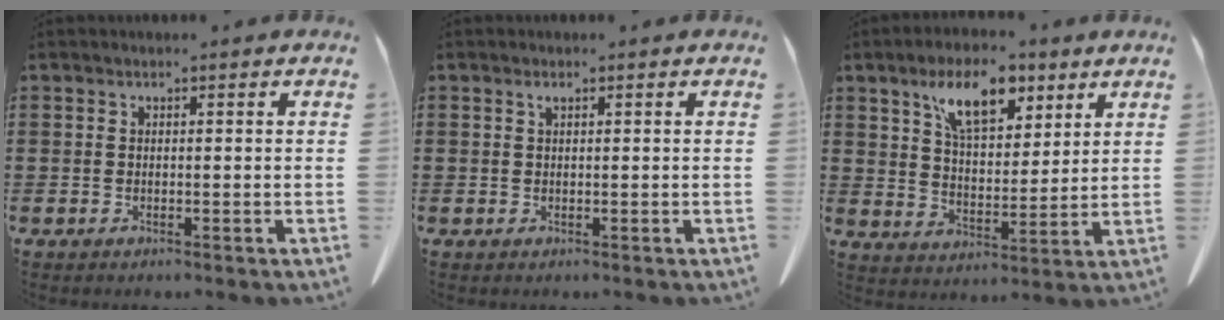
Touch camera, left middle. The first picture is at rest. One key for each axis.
{"total": 0.7, "fx": 0.4, "fy": 0.2, "fz": 0.5, "tx": -0.012, "ty": -0.001, "tz": 0.008}
{"total": 9.9, "fx": 6.4, "fy": 4.3, "fz": 6.2, "tx": -0.118, "ty": -0.009, "tz": 0.113}